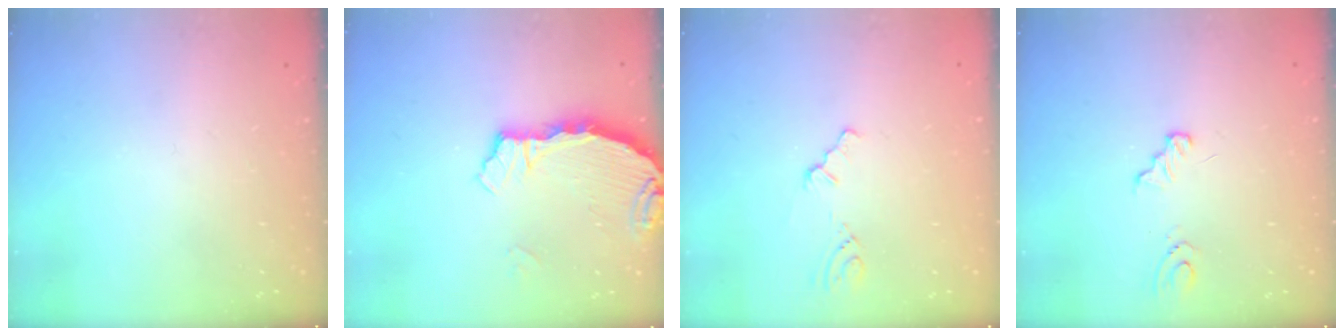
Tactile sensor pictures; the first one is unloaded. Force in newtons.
{"total": 3.4, "press": 3.4, "slide": 0.4}
{"total": 1.0, "press": 0.9, "slide": 0.2}
{"total": 3.3, "press": 3.3, "slide": 0.2}